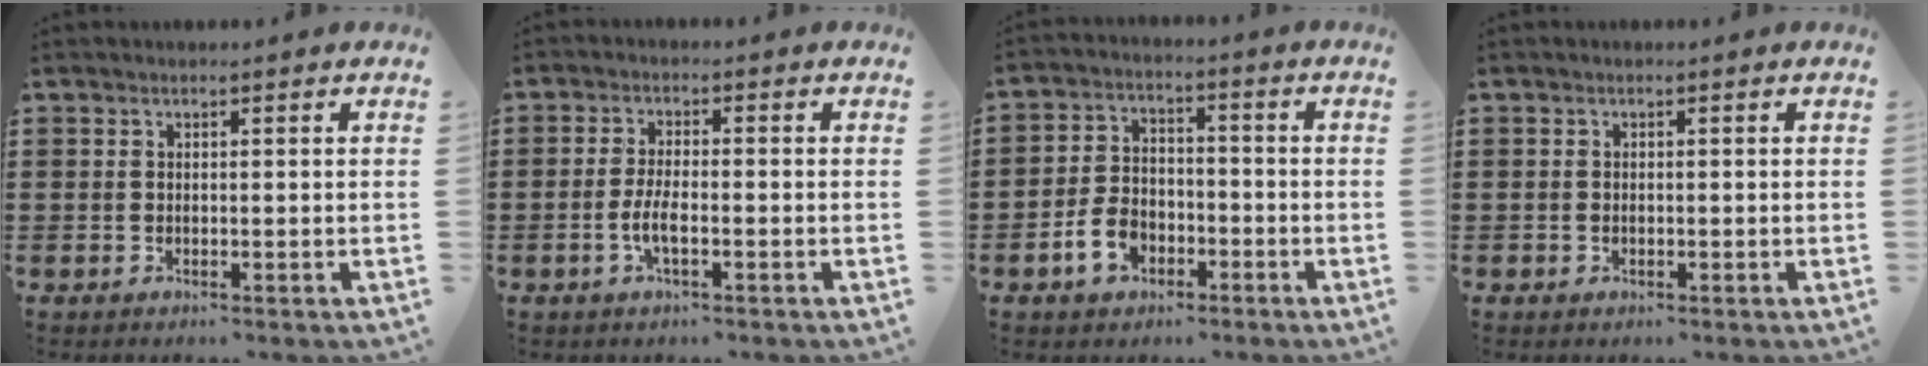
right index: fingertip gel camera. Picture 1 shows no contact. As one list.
[{"total": 3.5, "force": [-1.2, 0.9, 3.1], "torque": [-0.068, -0.002, -0.027]}, {"total": 5.9, "force": [-3.0, 4.1, 3.1], "torque": [-0.082, 0.005, -0.063]}, {"total": 0.6, "force": [-0.3, 0.5, 0.2], "torque": [-0.004, 0.002, -0.007]}]